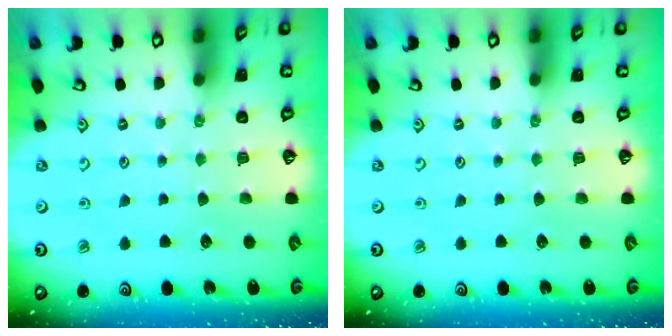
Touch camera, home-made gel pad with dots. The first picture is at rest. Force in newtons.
{"total": 0.0}